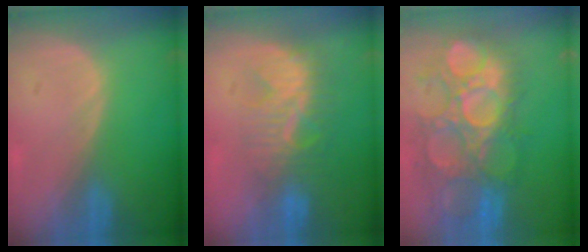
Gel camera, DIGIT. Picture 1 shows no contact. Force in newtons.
{"total": 8.1, "press": 7.9, "slide": 1.8}
{"total": 12.4, "press": 11.6, "slide": 4.3}